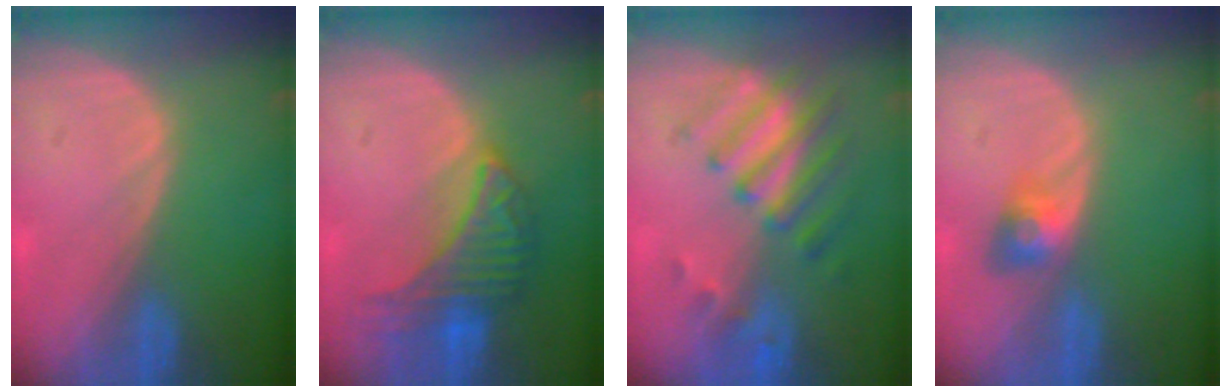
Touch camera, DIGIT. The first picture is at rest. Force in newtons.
{"total": 7.1, "press": 7.1, "slide": 0.2}
{"total": 7.9, "press": 7.0, "slide": 3.7}
{"total": 3.2, "press": 2.8, "slide": 1.5}